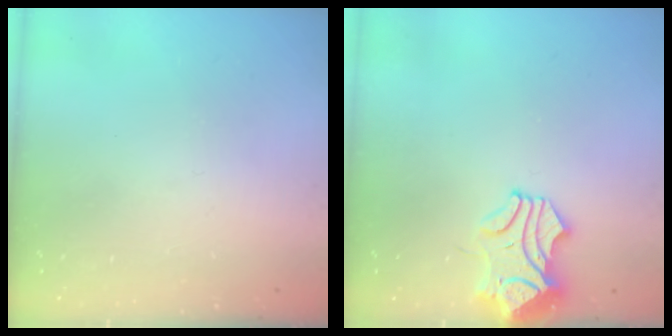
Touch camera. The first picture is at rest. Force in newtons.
{"total": 1.1, "press": 0.7, "slide": 0.9}